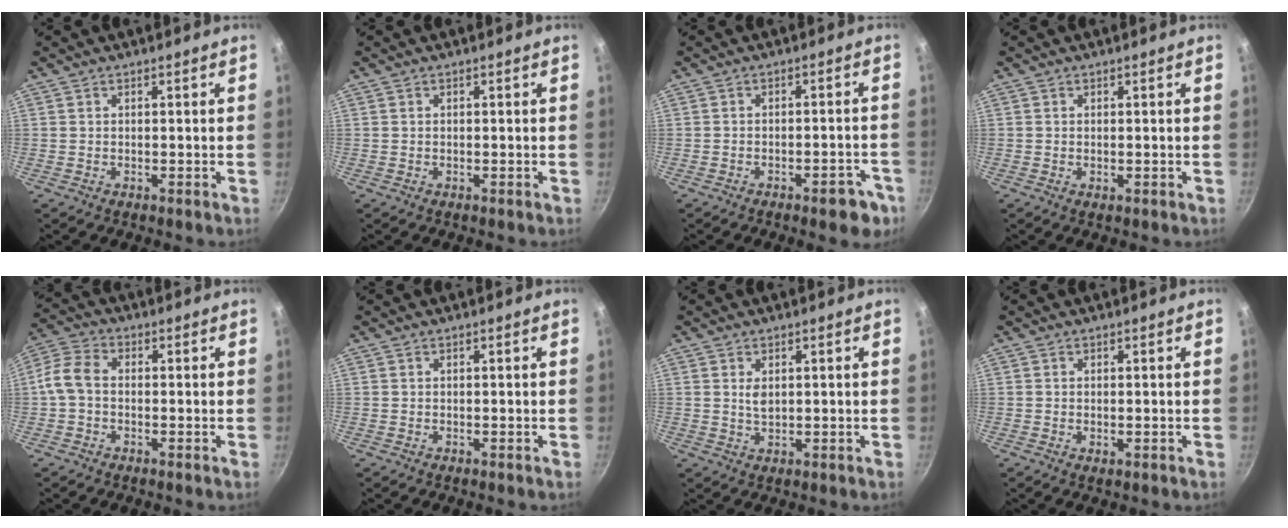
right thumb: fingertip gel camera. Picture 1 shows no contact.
{"total": 0.0}
{"total": 5.8, "force": [-3.6, 2.1, 4.0], "torque": [-0.036, 0.029, -0.042]}
{"total": 0.8, "force": [-0.1, 0.3, 0.7], "torque": [-0.014, -0.004, -0.001]}
{"total": 7.5, "force": [-0.5, 5.0, 5.5], "torque": [-0.112, 0.023, -0.022]}
{"total": 0.0}
{"total": 2.3, "force": [0.7, 1.3, 1.7], "torque": [-0.028, -0.009, 0.016]}
{"total": 1.1, "force": [-0.2, 0.5, 0.9], "torque": [-0.019, -0.005, -0.002]}